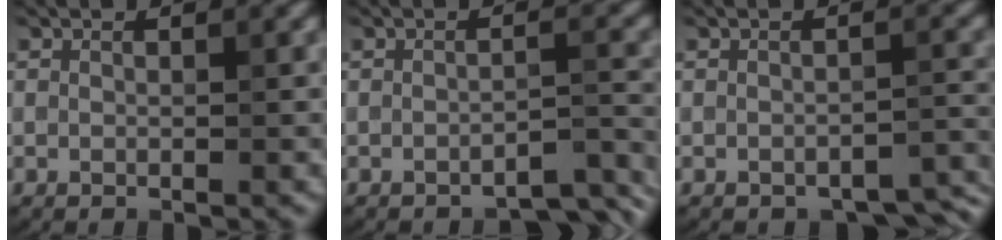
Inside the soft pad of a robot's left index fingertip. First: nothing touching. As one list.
[{"total": 3.5, "force": [-3.1, 0.6, 1.4], "torque": [-0.015, 0.006, -0.043]}, {"total": 2.9, "force": [-2.3, 1.0, 1.3], "torque": [-0.022, -0.002, -0.024]}]